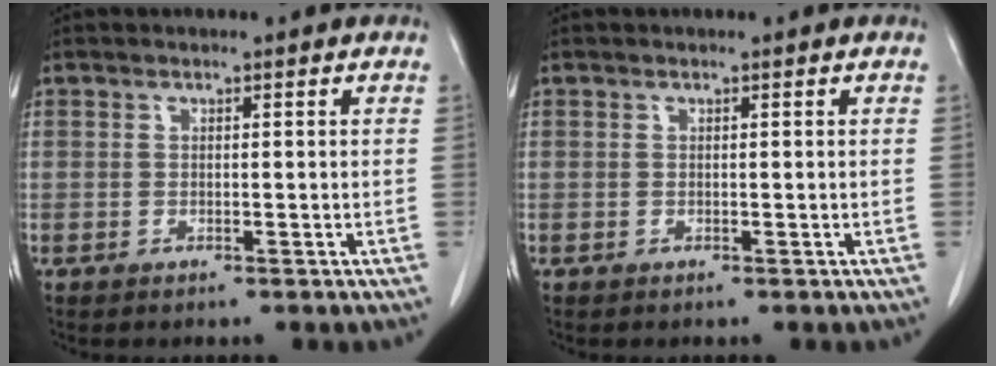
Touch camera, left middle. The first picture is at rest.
{"total": 0.0}